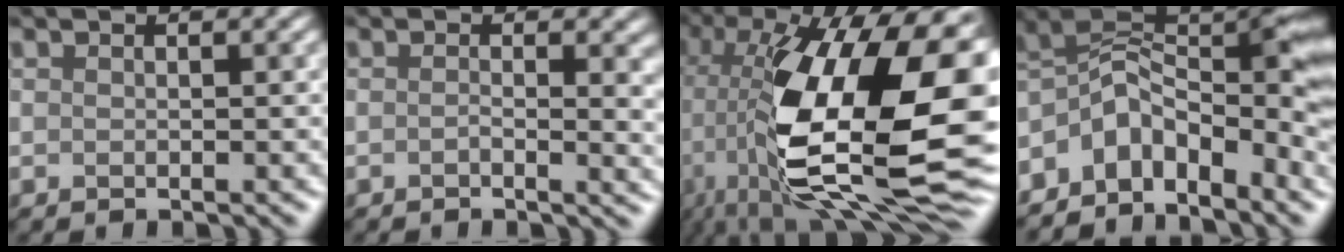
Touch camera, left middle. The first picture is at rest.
{"total": 1.2, "force": [-0.5, -0.2, 1.0], "torque": [-0.022, -0.002, 0.009]}
{"total": 16.0, "force": [0.4, 6.8, 14.5], "torque": [-0.288, -0.001, 0.034]}
{"total": 6.6, "force": [-4.0, 2.7, 4.4], "torque": [-0.085, 0.017, -0.059]}